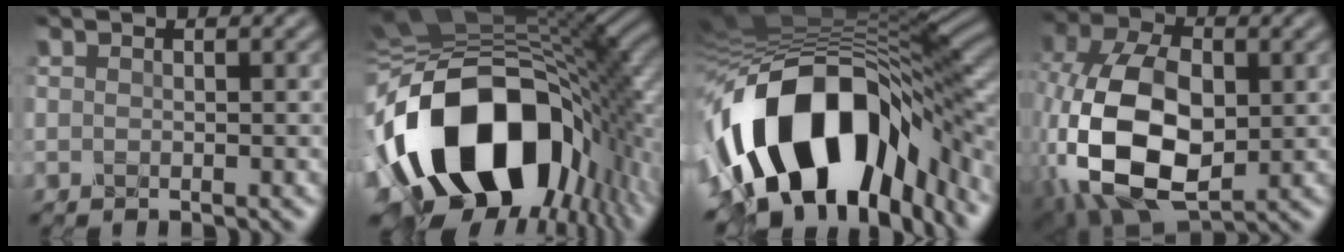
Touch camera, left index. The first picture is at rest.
{"total": 18.7, "force": [-6.3, 11.6, 13.3], "torque": [-0.248, -0.009, -0.107]}
{"total": 17.0, "force": [-5.7, 8.9, 13.3], "torque": [-0.244, -0.010, -0.091]}
{"total": 13.8, "force": [-2.2, 8.5, 10.6], "torque": [-0.252, -0.013, -0.045]}